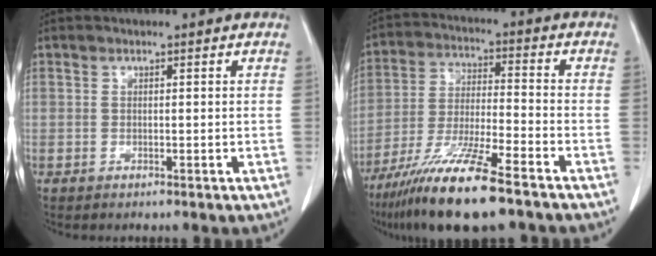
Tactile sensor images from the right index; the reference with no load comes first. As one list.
[{"total": 14.9, "force": [-10.3, 1.1, 10.7], "torque": [-0.216, -0.044, -0.189]}]